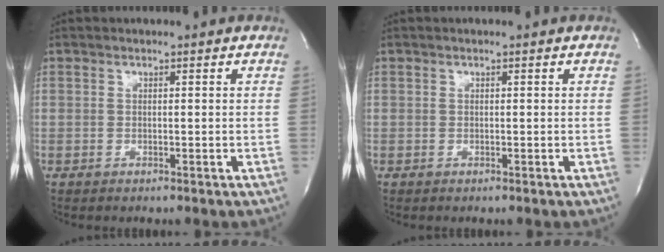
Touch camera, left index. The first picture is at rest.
{"total": 0.0}